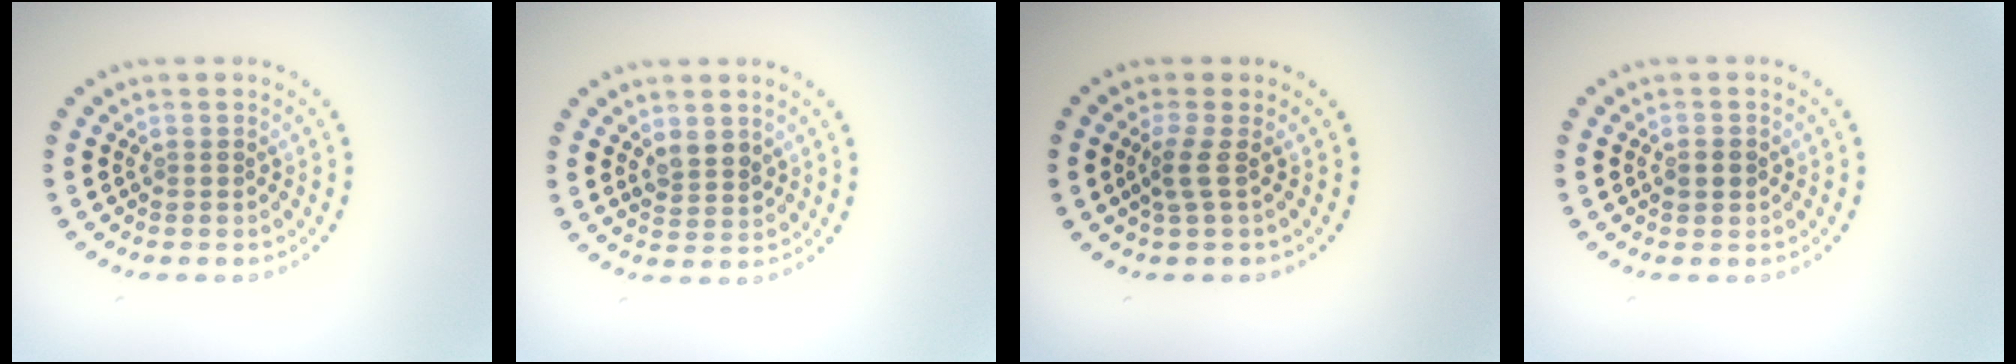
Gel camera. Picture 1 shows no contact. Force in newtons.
{"total": 1.8, "press": 1.7, "slide": 0.6}
{"total": 1.7, "press": 1.1, "slide": 1.3}
{"total": 1.7, "press": 1.6, "slide": 0.2}